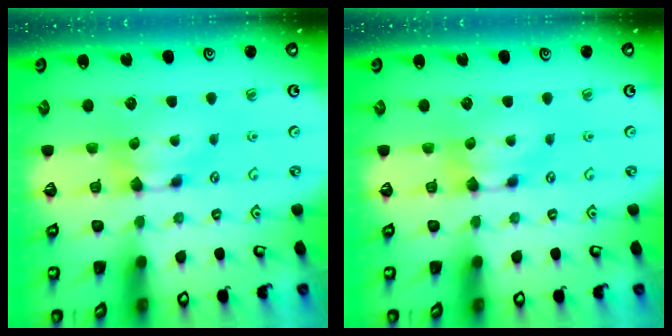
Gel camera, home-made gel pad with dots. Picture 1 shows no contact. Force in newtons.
{"total": 0.0}